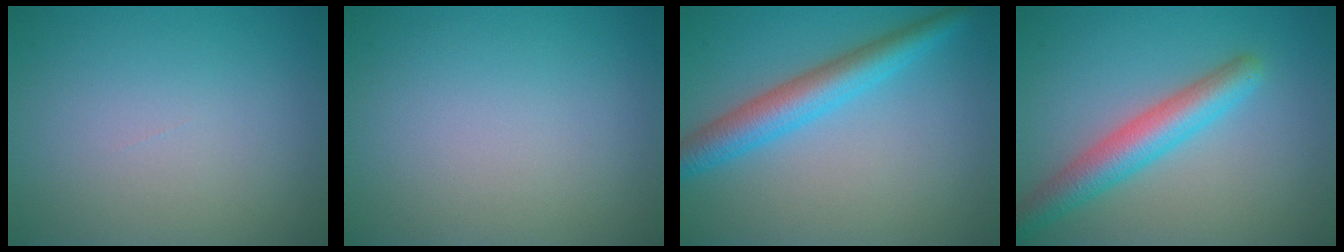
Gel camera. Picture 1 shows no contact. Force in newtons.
{"total": 0.0}
{"total": 4.8, "press": 4.8, "slide": 0.1}
{"total": 4.8, "press": 4.8, "slide": 0.1}